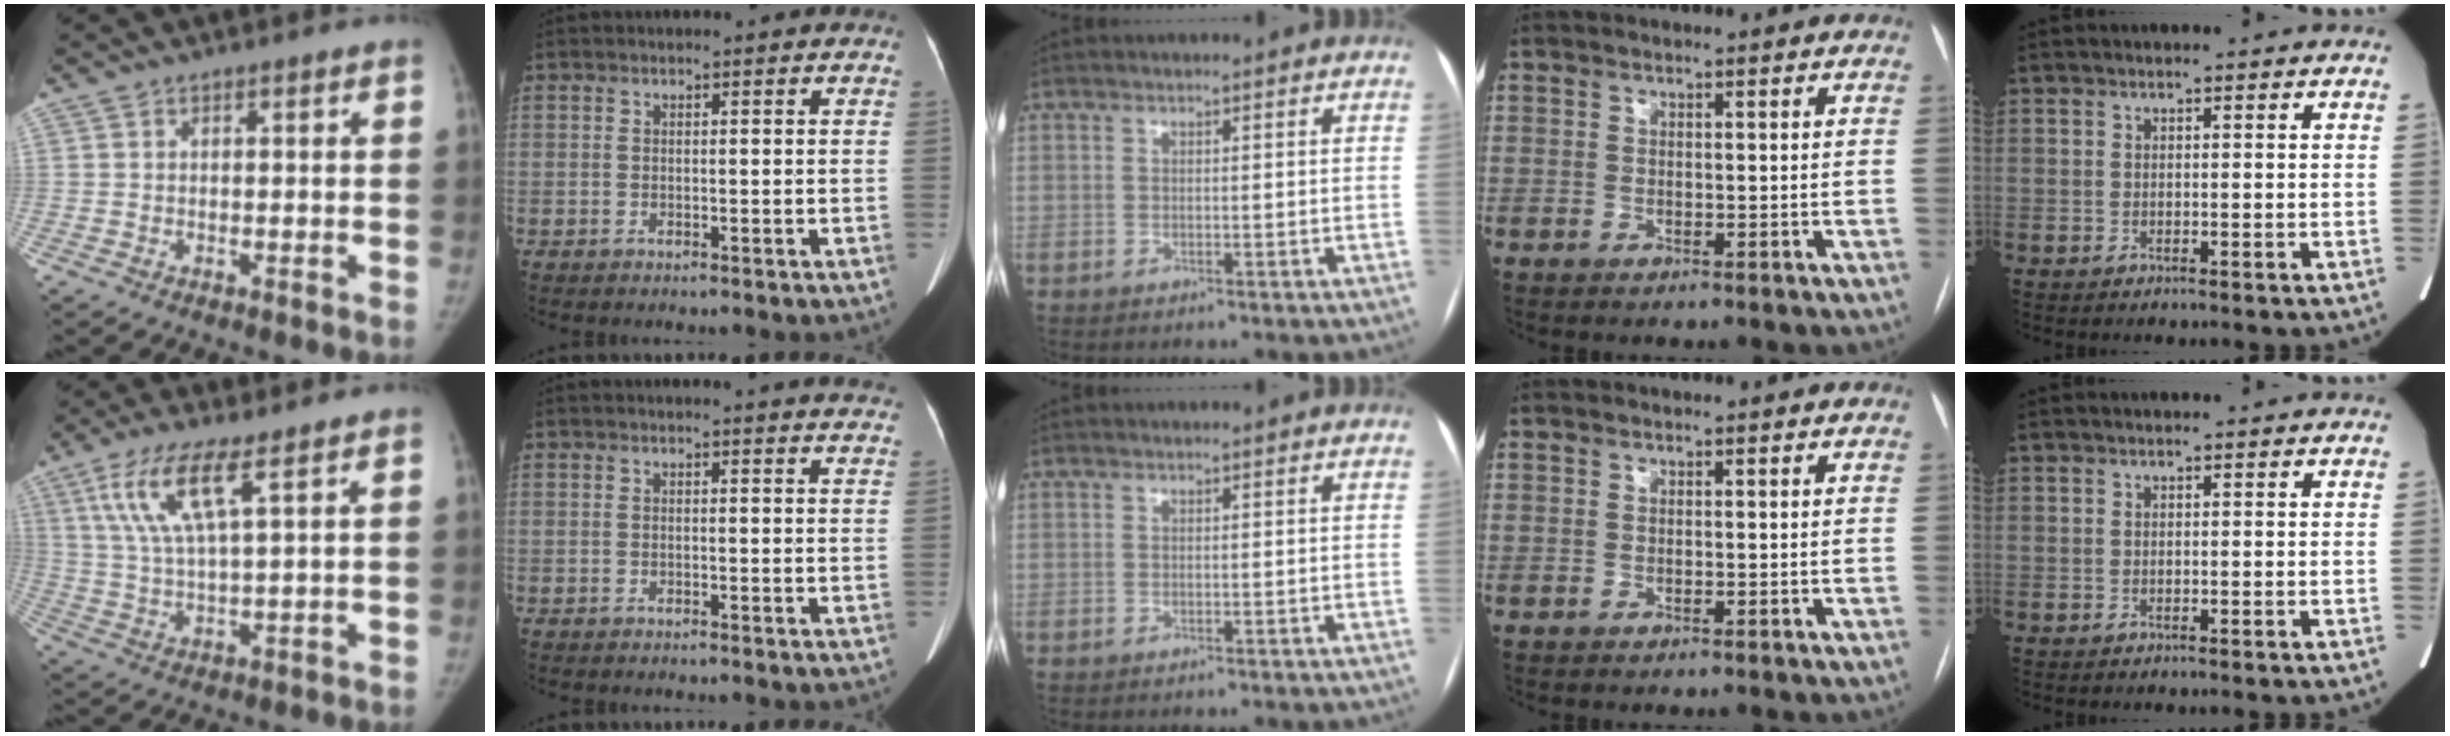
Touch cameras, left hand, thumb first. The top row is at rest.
{"thumb": {"total": 10.1, "force": [5.0, 2.1, 8.5], "torque": [-0.189, -0.016, 0.103]}, "index": {"total": 9.7, "force": [9.4, 0.5, 2.4], "torque": [-0.016, -0.015, 0.080]}}